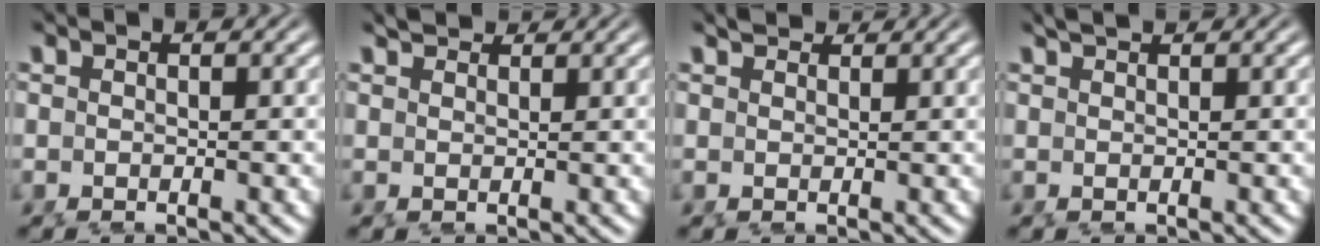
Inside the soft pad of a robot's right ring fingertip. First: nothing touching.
{"total": 2.3, "force": [2.3, -0.2, 0.4], "torque": [0.008, 0.005, 0.041]}
{"total": 2.1, "force": [2.1, -0.1, 0.3], "torque": [0.009, 0.004, 0.038]}
{"total": 1.4, "force": [1.3, -0.6, 0.2], "torque": [0.006, 0.005, 0.025]}